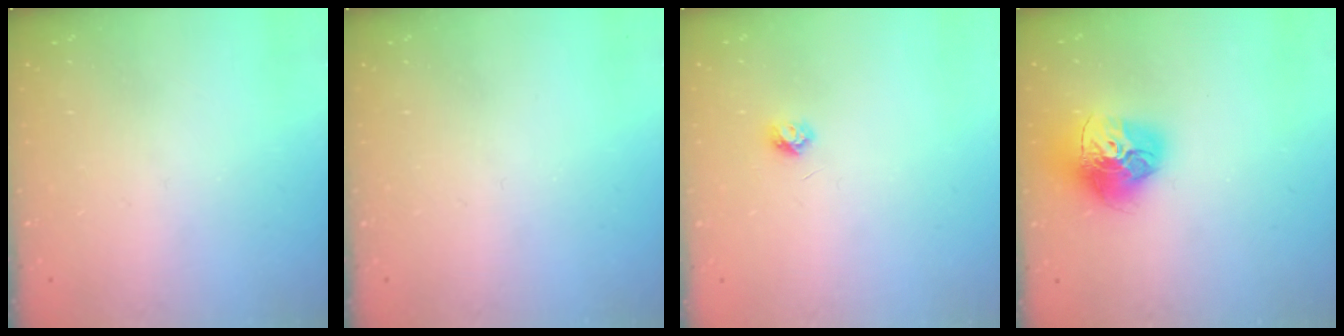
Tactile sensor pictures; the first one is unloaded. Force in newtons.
{"total": 0.0}
{"total": 3.7, "press": 3.7, "slide": 0.5}
{"total": 16.9, "press": 16.8, "slide": 1.7}